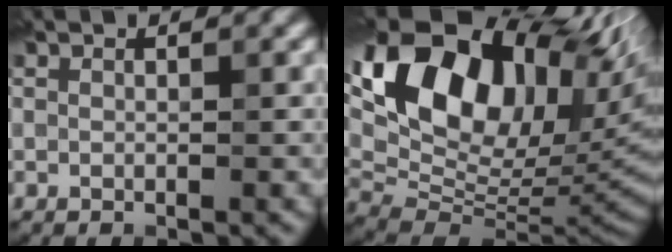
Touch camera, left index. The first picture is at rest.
{"total": 17.9, "force": [6.7, 10.8, 12.6], "torque": [-0.237, 0.040, 0.135]}